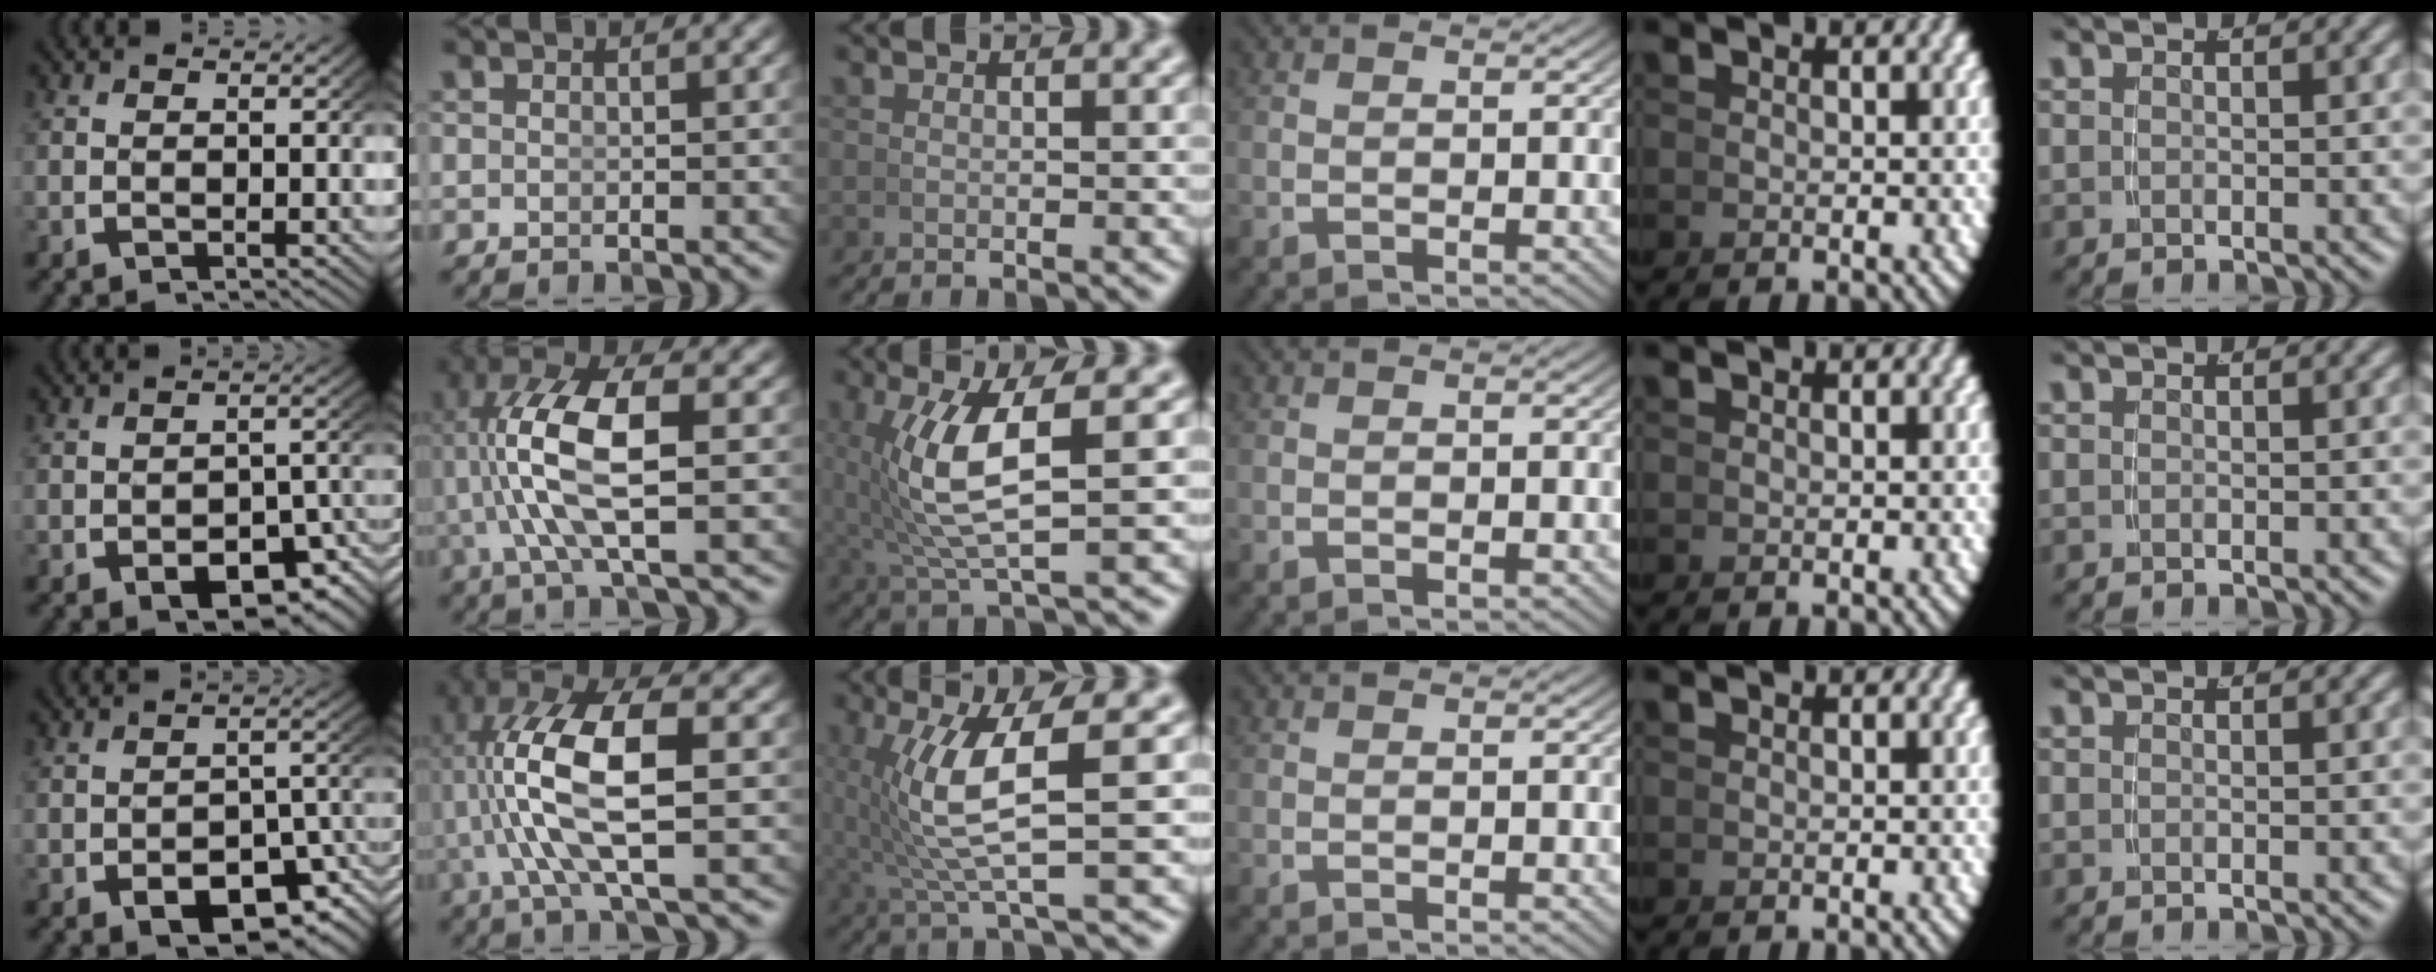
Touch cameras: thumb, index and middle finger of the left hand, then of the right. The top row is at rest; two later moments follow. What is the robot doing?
{"motion": "grasp_and_lifting", "object": "whiteboard"}